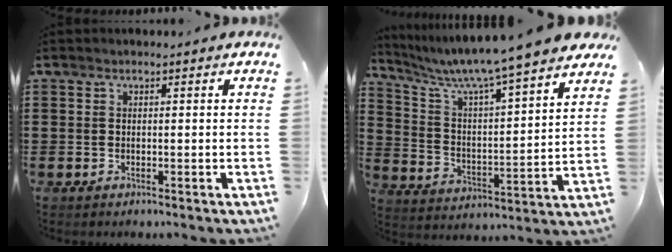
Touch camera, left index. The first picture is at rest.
{"total": 7.2, "force": [6.4, -0.9, 3.2], "torque": [-0.089, -0.056, 0.102]}